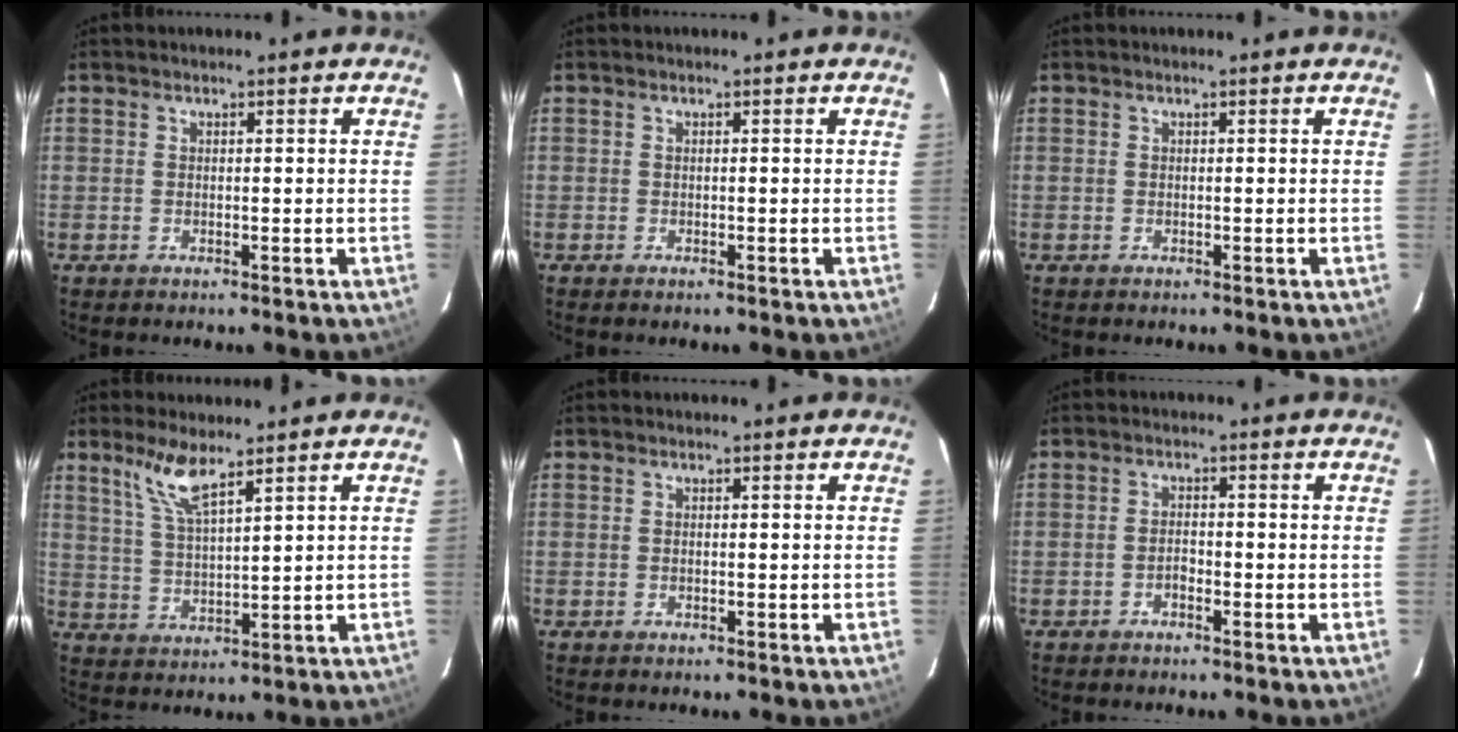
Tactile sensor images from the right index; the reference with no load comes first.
{"total": 0.0}
{"total": 0.0}
{"total": 6.7, "force": [4.8, 1.2, 4.6], "torque": [-0.095, 0.001, 0.104]}
{"total": 0.0}
{"total": 1.6, "force": [-1.0, 0.7, 1.0], "torque": [-0.019, 0.005, -0.019]}